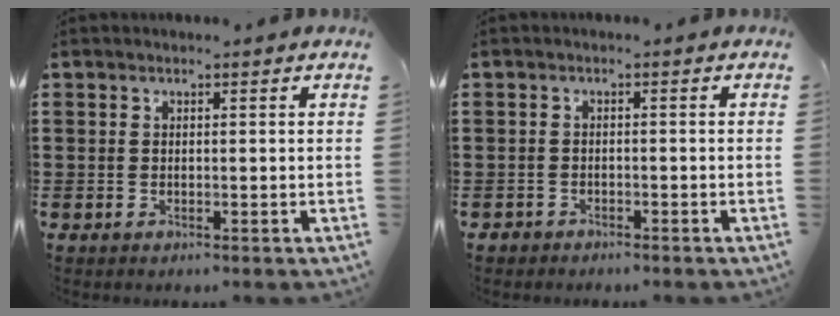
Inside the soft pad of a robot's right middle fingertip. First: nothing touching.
{"total": 1.6, "force": [-1.6, 0.5, -0.2], "torque": [-0.001, 0.004, -0.036]}